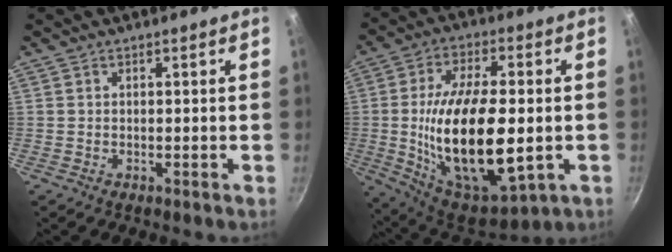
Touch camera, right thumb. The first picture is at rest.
{"total": 24.7, "force": [-2.4, 11.1, 21.9], "torque": [-0.395, 0.001, -0.027]}